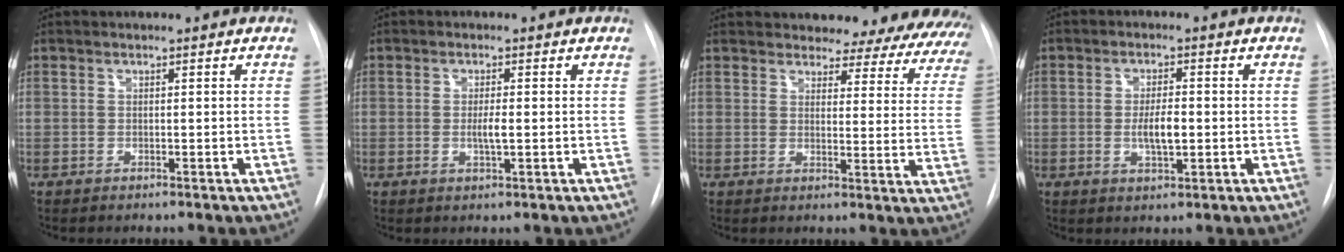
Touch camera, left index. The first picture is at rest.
{"total": 2.3, "force": [-0.9, 0.2, 2.1], "torque": [-0.040, -0.008, -0.015]}
{"total": 20.5, "force": [19.0, 5.5, 5.4], "torque": [-0.062, -0.077, 0.198]}
{"total": 4.4, "force": [-1.1, 1.3, 4.1], "torque": [-0.074, -0.009, -0.018]}